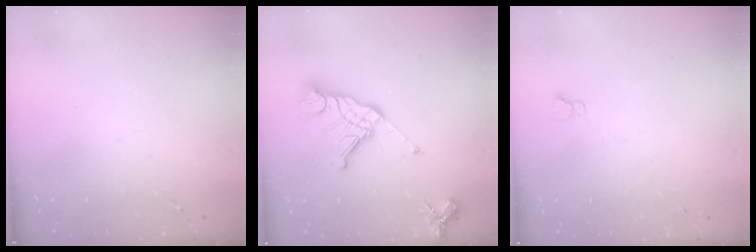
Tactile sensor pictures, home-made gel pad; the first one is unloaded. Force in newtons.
{"total": 15.6, "press": 15.5, "slide": 1.8}
{"total": 2.3, "press": 2.3, "slide": 0.2}